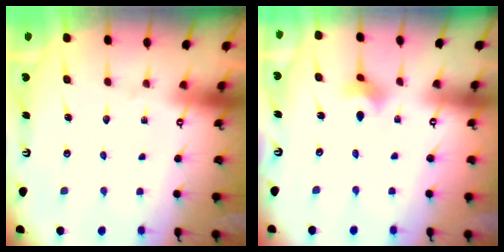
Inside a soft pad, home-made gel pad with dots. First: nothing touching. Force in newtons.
{"total": 2.8, "press": 2.7, "slide": 0.6}